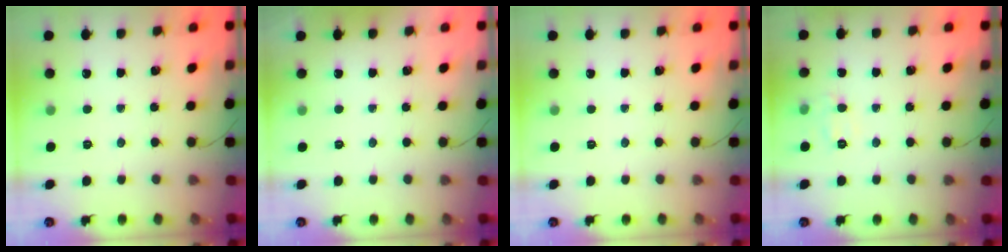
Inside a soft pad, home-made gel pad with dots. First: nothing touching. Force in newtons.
{"total": 1.8, "press": 1.7, "slide": 0.3}
{"total": 0.0}
{"total": 6.3, "press": 6.1, "slide": 1.5}